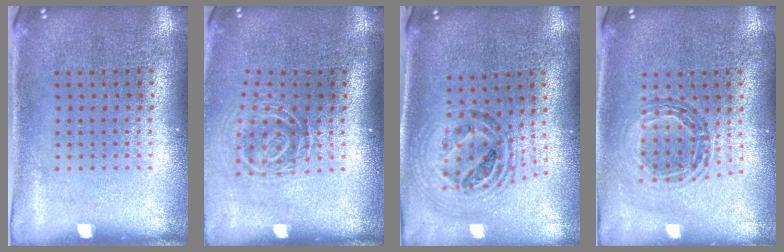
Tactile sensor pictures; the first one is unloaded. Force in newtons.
{"total": 1.8, "press": 1.2, "slide": 1.4}
{"total": 1.3, "press": 1.2, "slide": 0.6}
{"total": 0.9, "press": 0.9, "slide": 0.2}